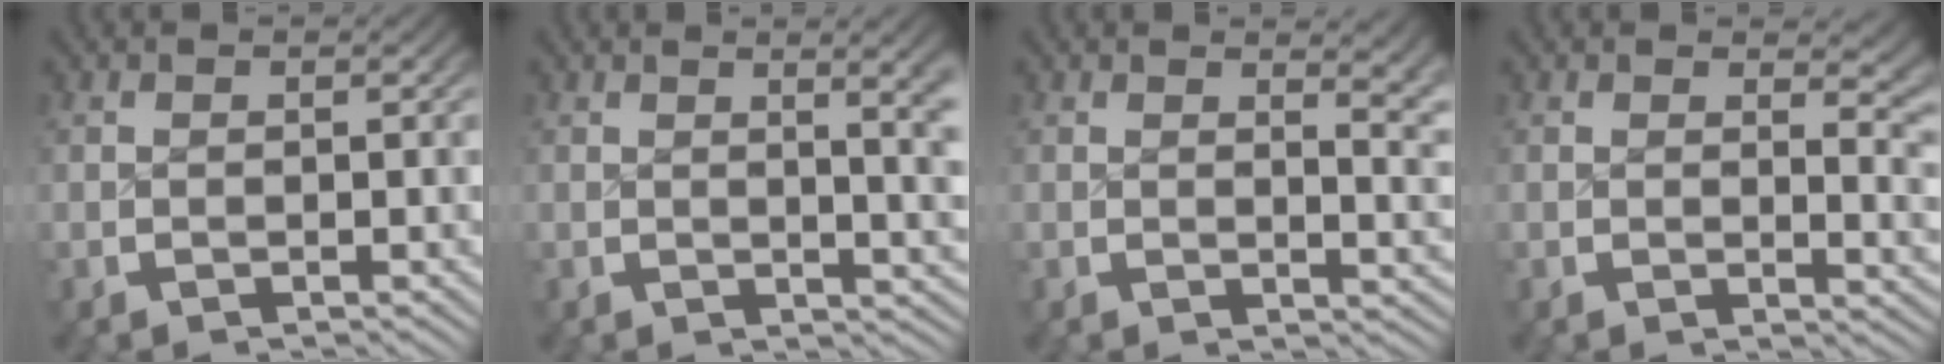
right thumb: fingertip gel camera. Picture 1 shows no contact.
{"total": 3.8, "force": [0.9, 0.8, 3.6], "torque": [-0.036, -0.003, 0.015]}
{"total": 3.1, "force": [1.6, 0.9, 2.5], "torque": [-0.018, -0.008, 0.022]}
{"total": 3.2, "force": [1.7, 1.1, 2.4], "torque": [-0.010, -0.007, 0.021]}